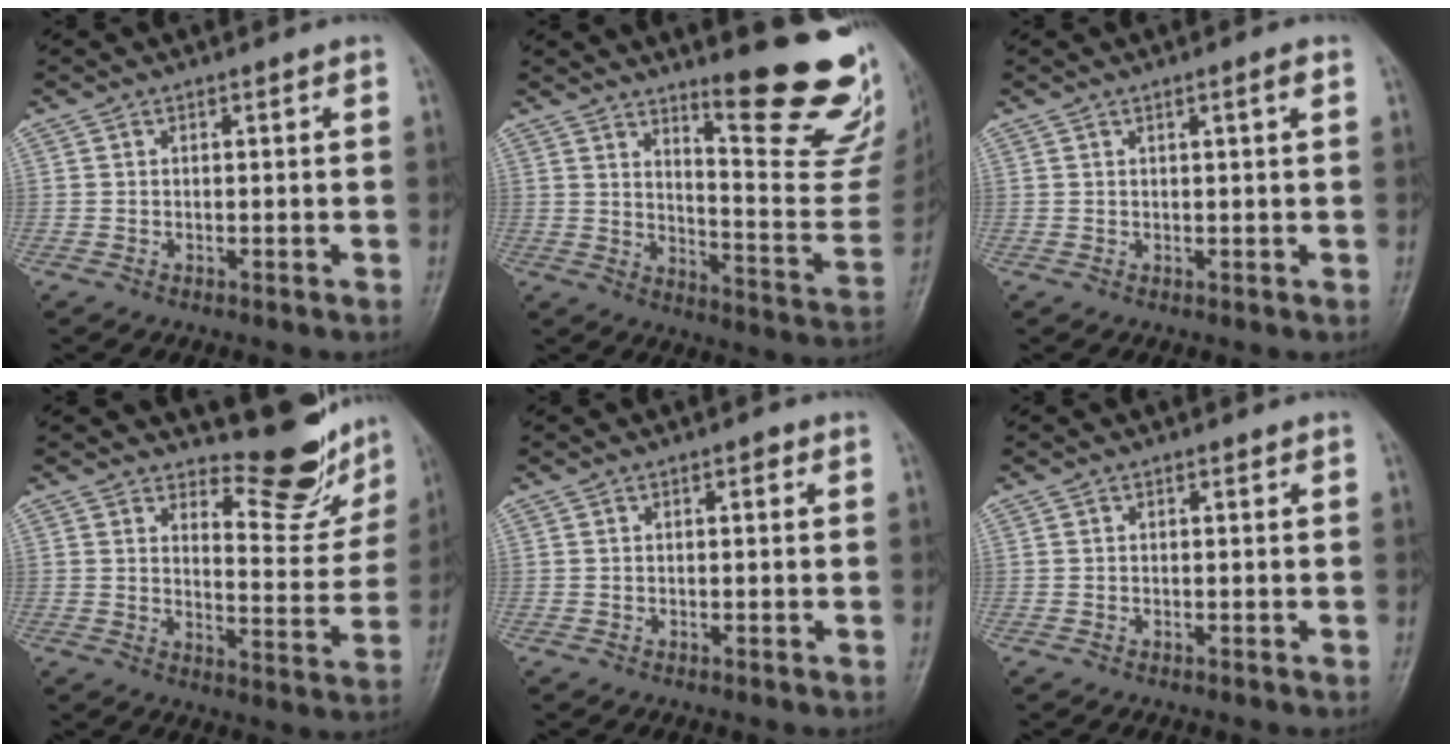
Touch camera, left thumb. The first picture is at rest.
{"total": 21.0, "force": [14.5, 4.0, 14.7], "torque": [-0.161, -0.124, 0.202]}
{"total": 1.6, "force": [0.7, 0.0, 1.5], "torque": [-0.026, -0.001, 0.012]}
{"total": 11.1, "force": [10.2, 3.2, 2.9], "torque": [-0.010, -0.100, 0.135]}
{"total": 0.9, "force": [0.4, 0.4, 0.6], "torque": [-0.006, 0.001, 0.003]}
{"total": 0.0}